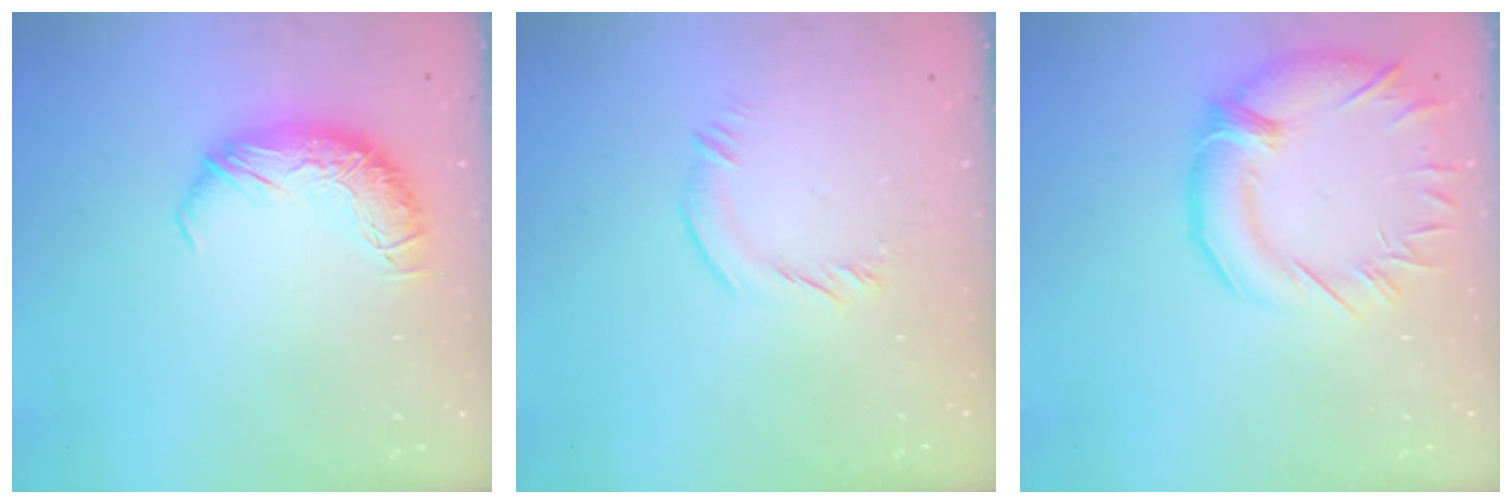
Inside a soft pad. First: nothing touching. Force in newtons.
{"total": 4.3, "press": 4.2, "slide": 0.6}
{"total": 5.0, "press": 4.3, "slide": 2.4}